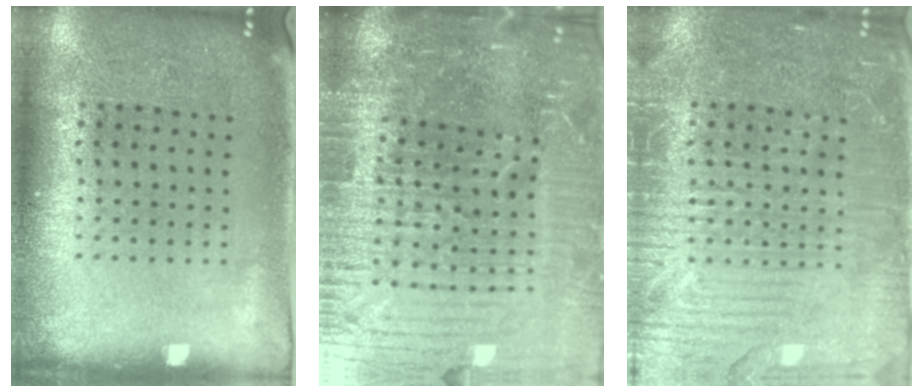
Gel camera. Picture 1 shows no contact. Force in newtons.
{"total": 7.0, "press": 6.1, "slide": 3.5}
{"total": 4.1, "press": 4.0, "slide": 1.1}